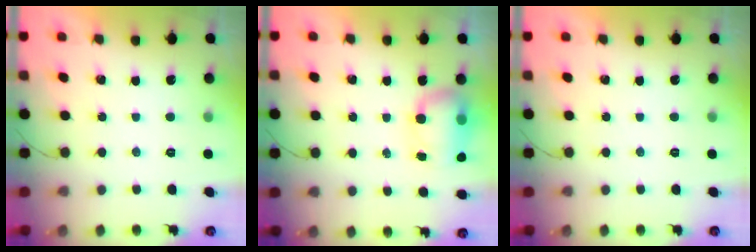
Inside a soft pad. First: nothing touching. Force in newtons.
{"total": 8.5, "press": 8.1, "slide": 2.7}
{"total": 0.0}